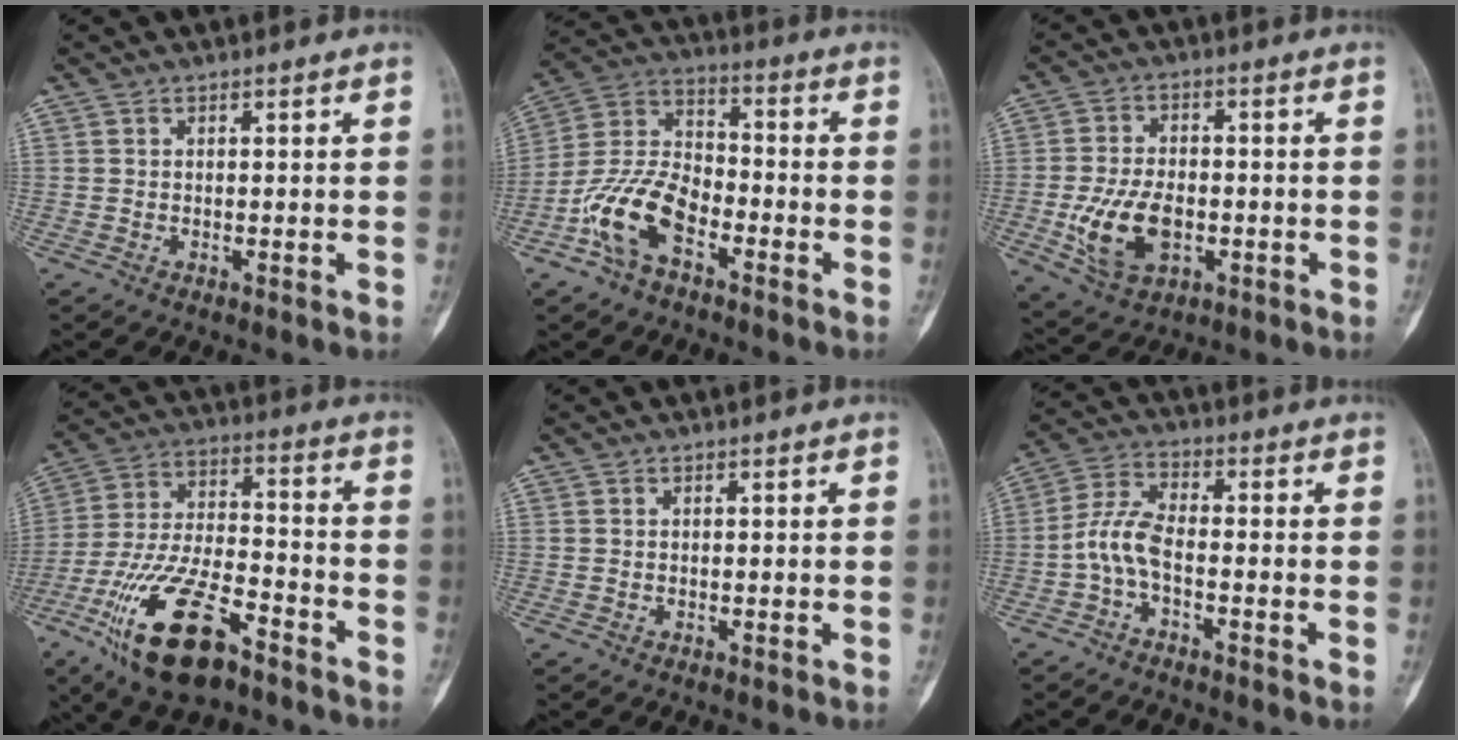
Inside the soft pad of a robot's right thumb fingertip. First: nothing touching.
{"total": 13.1, "force": [-6.0, 7.2, 9.1], "torque": [-0.178, 0.046, -0.121]}
{"total": 11.4, "force": [-2.7, 7.0, 8.6], "torque": [-0.153, 0.005, -0.038]}
{"total": 19.2, "force": [-10.7, 7.5, 14.0], "torque": [-0.277, 0.052, -0.192]}
{"total": 0.0}
{"total": 6.4, "force": [-2.1, 2.7, 5.4], "torque": [-0.119, 0.028, -0.051]}